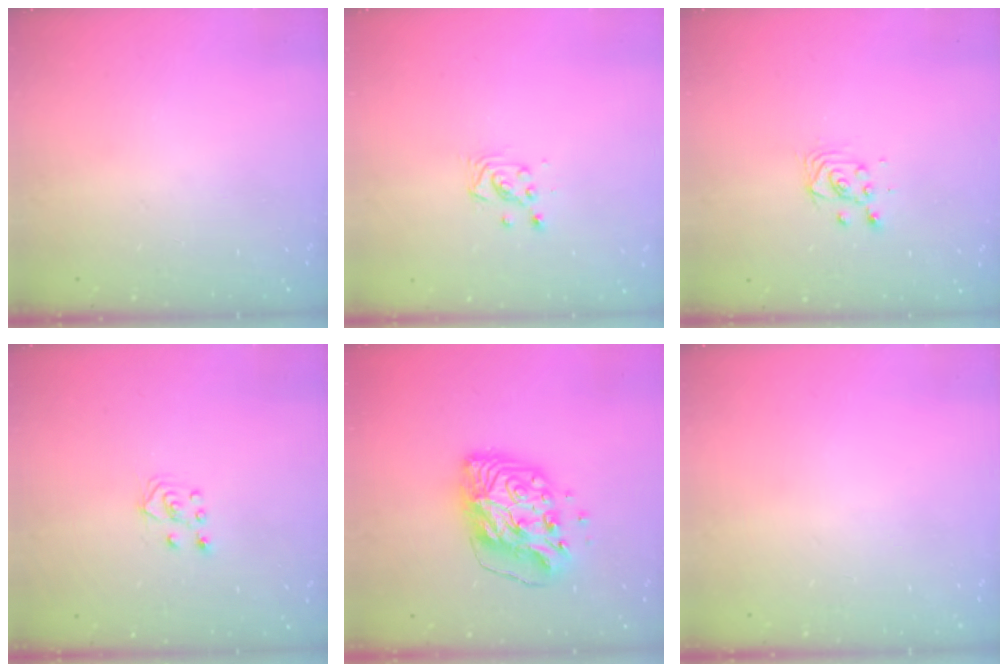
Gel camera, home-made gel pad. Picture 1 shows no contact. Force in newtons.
{"total": 3.8, "press": 3.8, "slide": 0.5}
{"total": 3.1, "press": 3.1, "slide": 0.3}
{"total": 3.9, "press": 3.8, "slide": 0.7}
{"total": 14.5, "press": 14.4, "slide": 1.8}
{"total": 0.0}